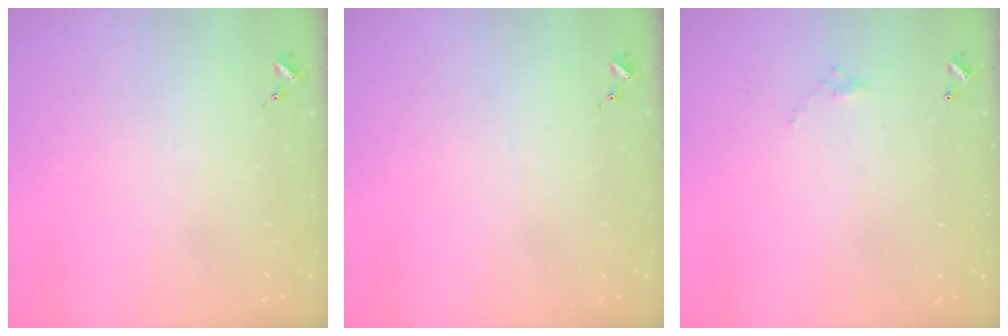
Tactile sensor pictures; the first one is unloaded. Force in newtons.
{"total": 0.0}
{"total": 4.0, "press": 4.0, "slide": 0.2}